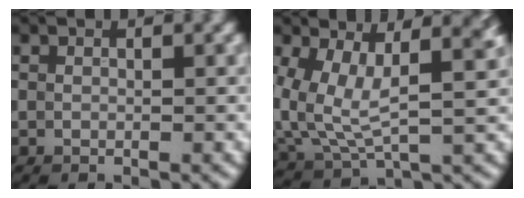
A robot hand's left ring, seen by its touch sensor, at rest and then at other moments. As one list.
[{"total": 8.5, "force": [1.9, 4.6, 6.9], "torque": [-0.160, -0.017, 0.049]}]